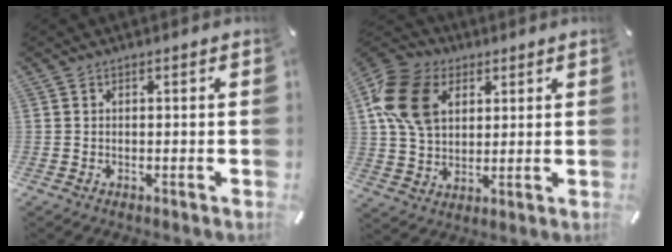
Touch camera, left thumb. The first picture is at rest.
{"total": 16.3, "force": [5.1, 12.1, 9.7], "torque": [-0.231, 0.009, 0.093]}